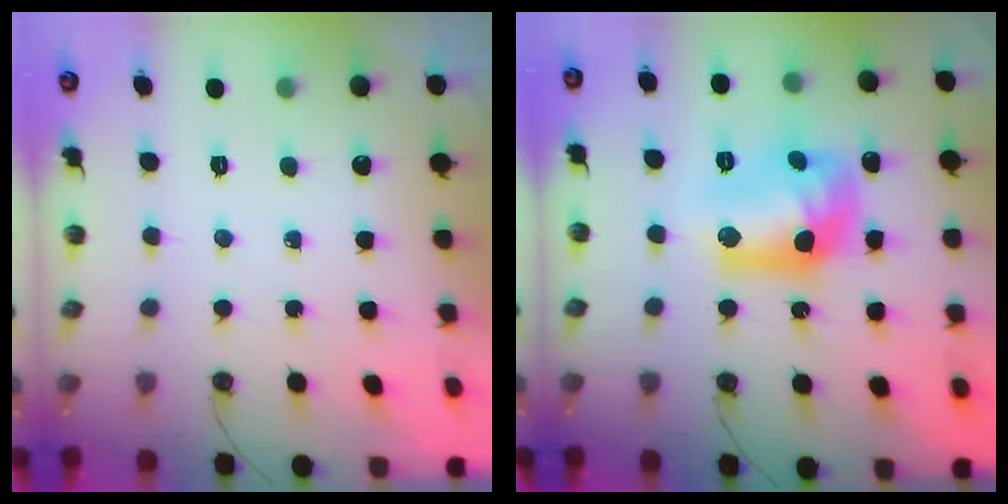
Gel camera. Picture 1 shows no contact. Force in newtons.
{"total": 14.1, "press": 14.0, "slide": 1.0}